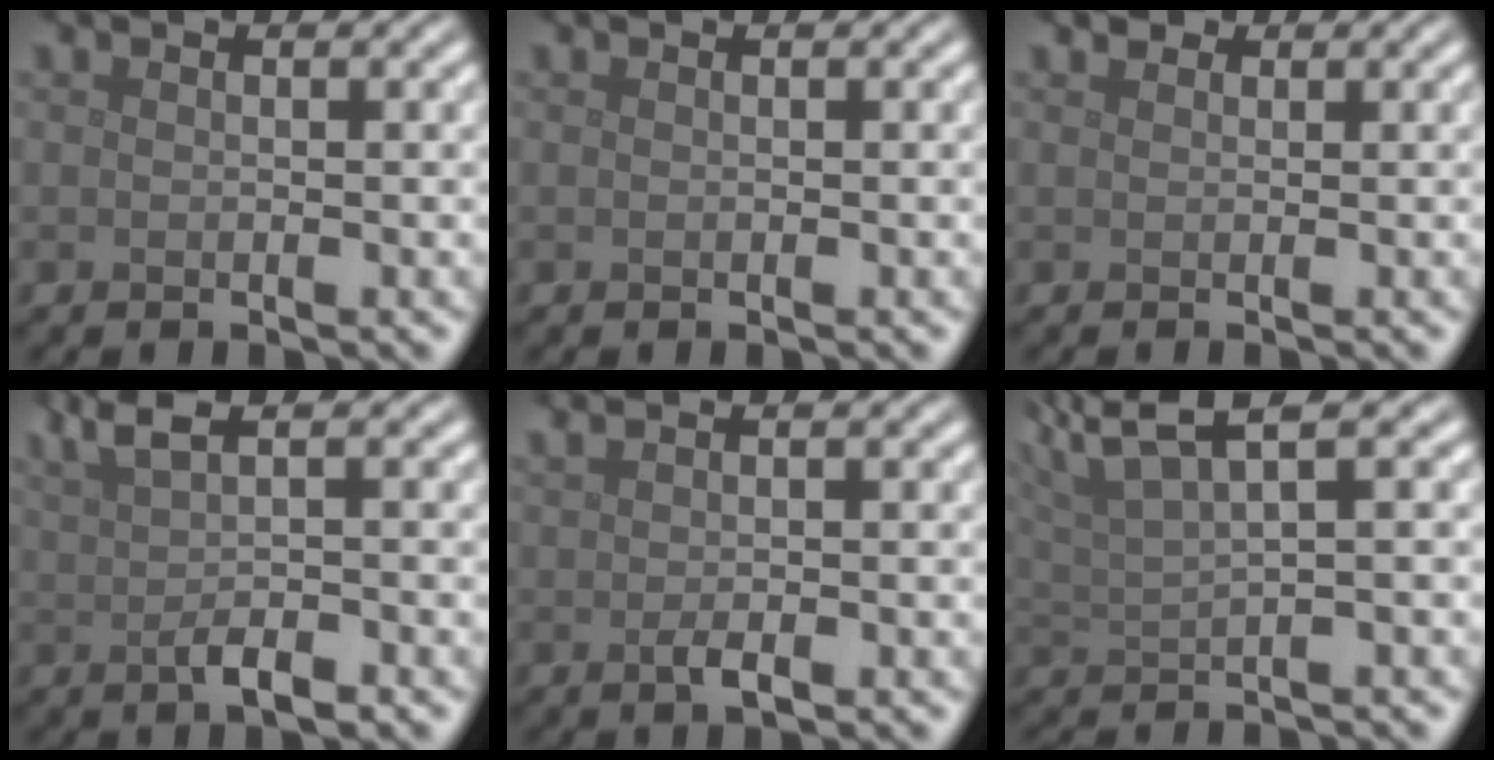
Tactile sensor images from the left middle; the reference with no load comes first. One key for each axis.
{"total": 0.0}
{"total": 0.0}
{"total": 4.2, "fx": 1.0, "fy": 1.2, "fz": 3.9, "tx": -0.072, "ty": 0.002, "tz": 0.019}
{"total": 2.4, "fx": 0.5, "fy": 0.7, "fz": 2.3, "tx": -0.041, "ty": 0.005, "tz": 0.012}
{"total": 5.4, "fx": 3.9, "fy": 0.8, "fz": 3.7, "tx": -0.064, "ty": 0.018, "tz": 0.060}